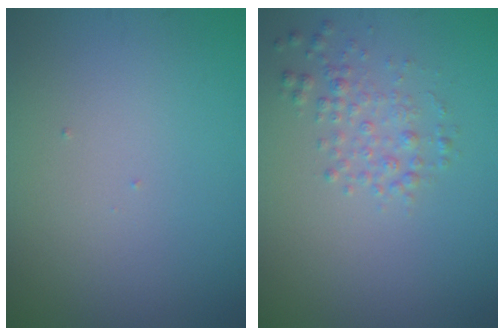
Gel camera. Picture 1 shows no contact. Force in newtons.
{"total": 2.0, "press": 2.0, "slide": 0.1}